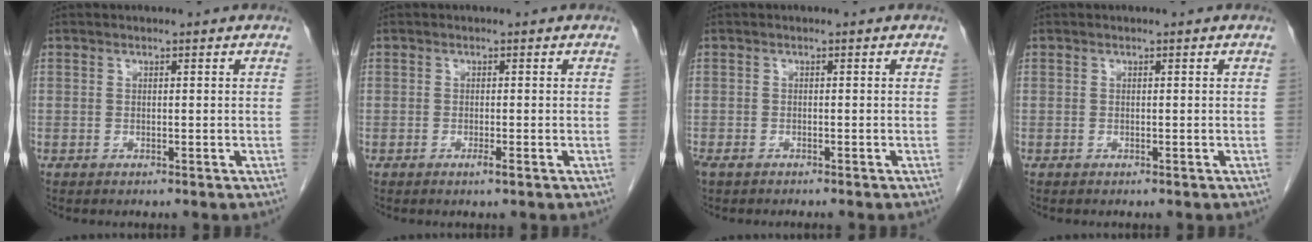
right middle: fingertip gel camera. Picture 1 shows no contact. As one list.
[{"total": 1.0, "force": [-0.5, -0.1, 0.8], "torque": [-0.020, -0.003, -0.010]}, {"total": 2.1, "force": [-1.6, 0.7, 1.1], "torque": [-0.023, -0.005, -0.023]}, {"total": 0.0}]